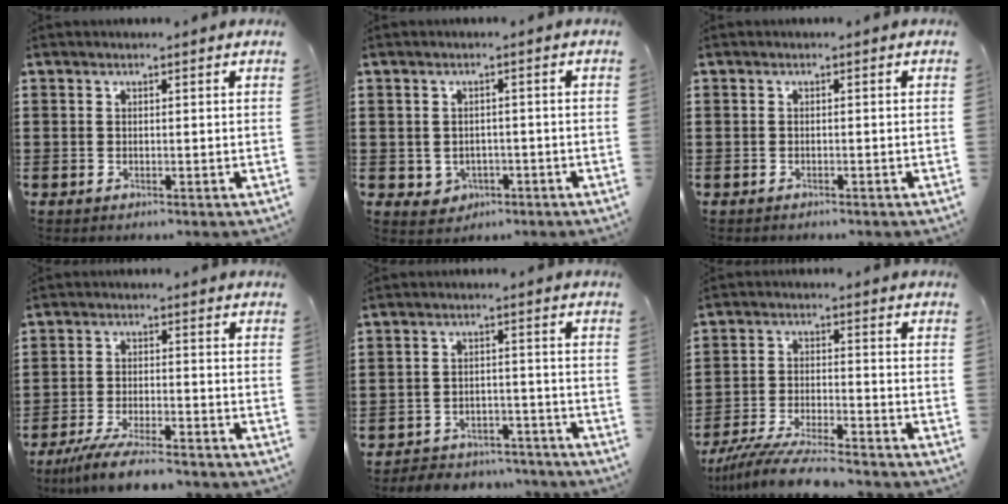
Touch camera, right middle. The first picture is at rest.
{"total": 1.8, "force": [-0.6, 1.6, 0.3], "torque": [-0.017, -0.002, -0.015]}
{"total": 0.6, "force": [-0.5, 0.3, -0.1], "torque": [0.000, 0.001, -0.012]}
{"total": 5.9, "force": [-5.2, 0.3, 2.8], "torque": [-0.064, -0.013, -0.099]}
{"total": 4.6, "force": [-4.5, 0.8, 0.0], "torque": [0.000, 0.010, -0.094]}
{"total": 7.9, "force": [-7.3, 0.6, 3.1], "torque": [-0.066, 0.001, -0.140]}